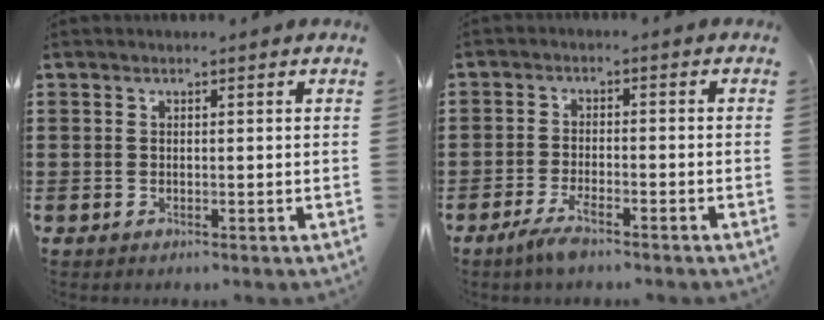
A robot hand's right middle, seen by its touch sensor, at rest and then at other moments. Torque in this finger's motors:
{"motor_torque": [2.14, 0.00, 0.00, -0.01]}